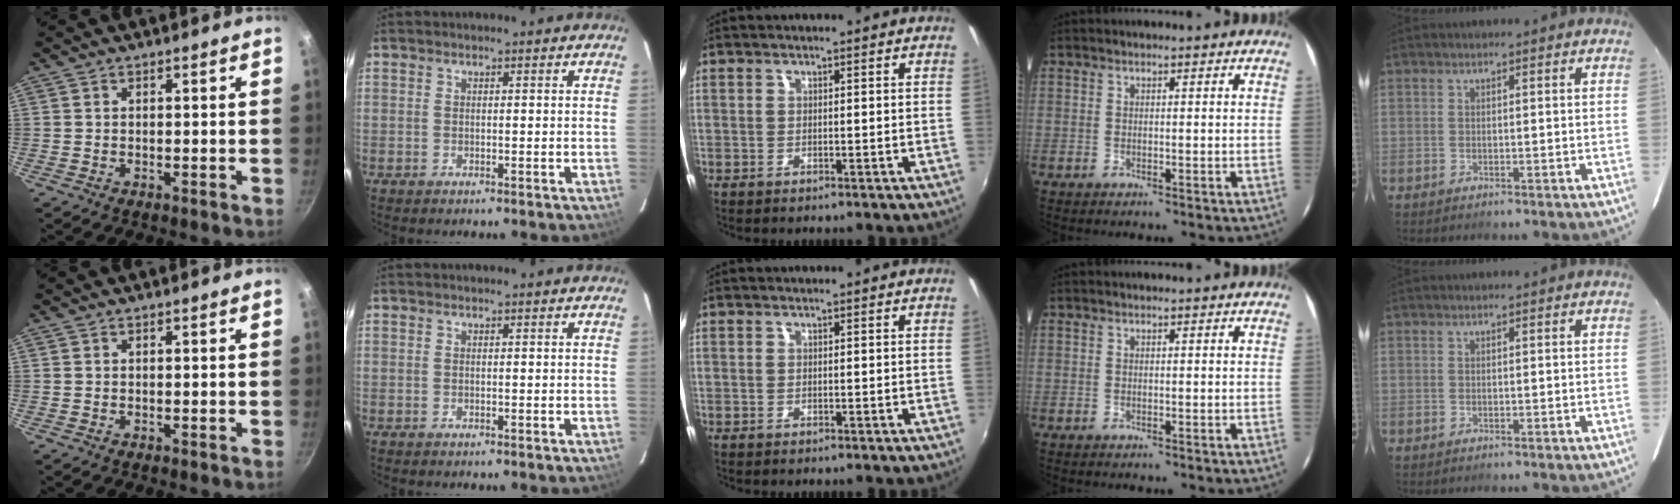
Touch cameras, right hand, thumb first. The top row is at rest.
{}